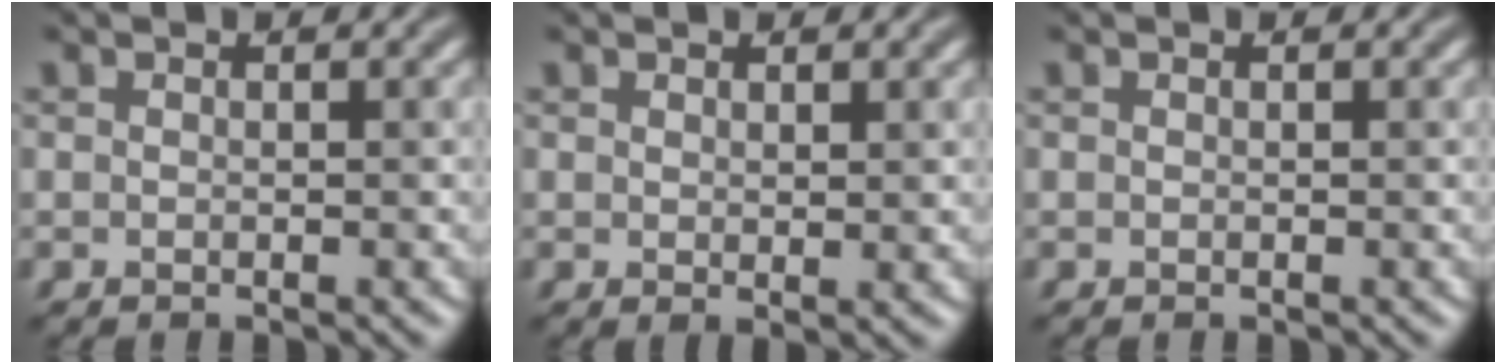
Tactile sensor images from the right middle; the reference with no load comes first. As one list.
[{"total": 0.9, "force": [0.6, 0.3, 0.7], "torque": [-0.011, -0.002, 0.012]}, {"total": 0.0}]